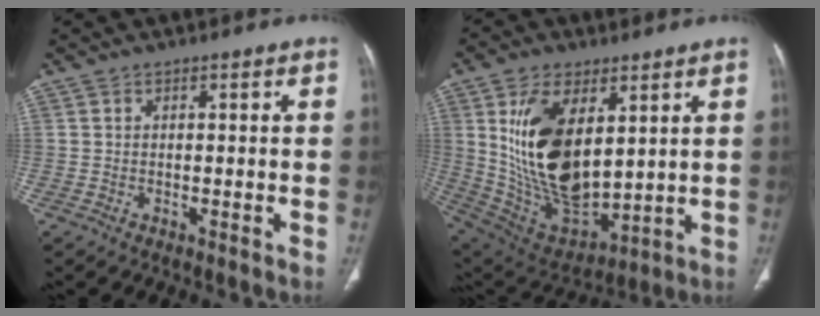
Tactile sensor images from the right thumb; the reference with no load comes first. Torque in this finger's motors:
{"motor_torque": [0.20, 3.07, 2.14, 0.63, 0.70]}